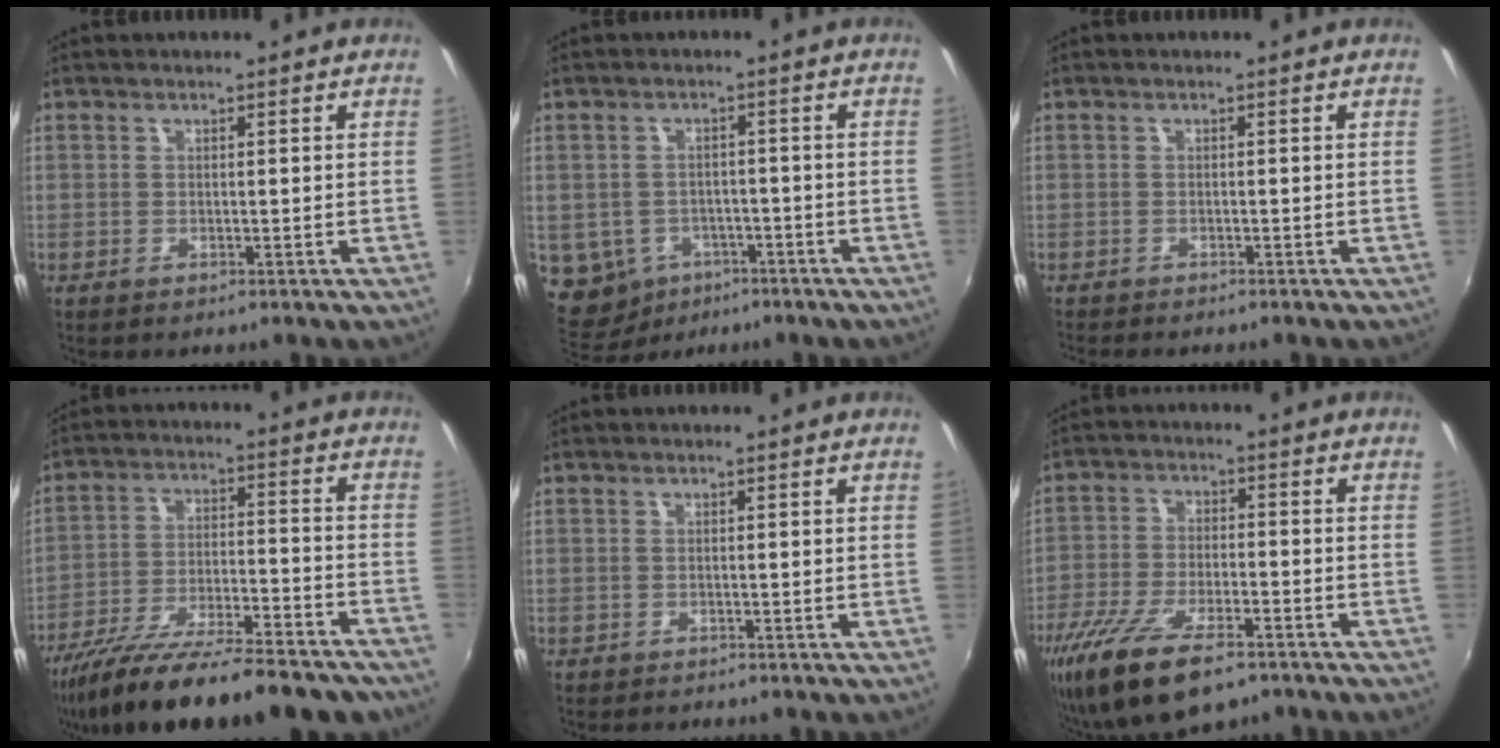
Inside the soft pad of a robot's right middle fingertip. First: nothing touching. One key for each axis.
{"total": 9.8, "fx": -4.4, "fy": 8.0, "fz": 3.4, "tx": -0.115, "ty": -0.009, "tz": -0.052}
{"total": 2.0, "fx": -2.0, "fy": 0.1, "fz": 0.5, "tx": -0.017, "ty": -0.016, "tz": -0.034}
{"total": 25.1, "fx": -20.9, "fy": 5.1, "fz": 13.0, "tx": -0.227, "ty": -0.055, "tz": -0.308}
{"total": 0.6, "fx": -0.6, "fy": -0.1, "fz": -0.1, "tx": -0.001, "ty": -0.003, "tz": -0.010}
{"total": 15.7, "fx": -10.5, "fy": 5.5, "fz": 10.3, "tx": -0.221, "ty": -0.046, "tz": -0.189}